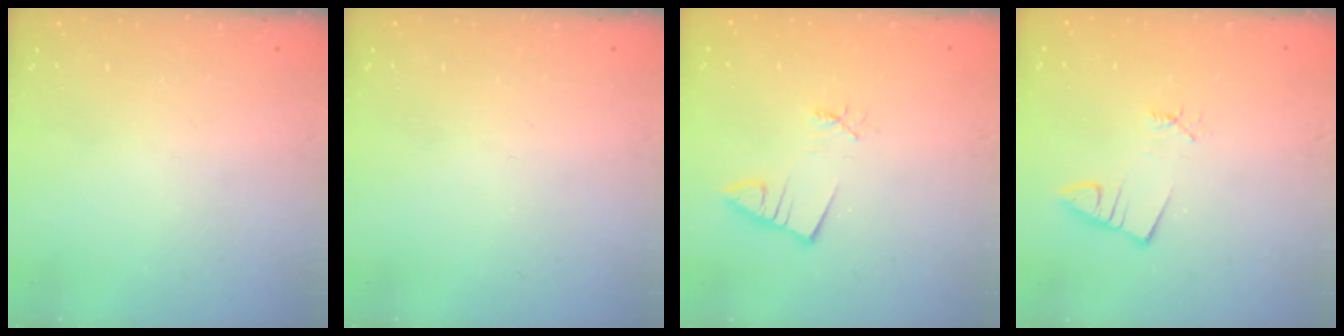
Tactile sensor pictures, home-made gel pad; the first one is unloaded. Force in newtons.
{"total": 0.0}
{"total": 2.4, "press": 2.4, "slide": 0.3}
{"total": 1.1, "press": 1.1, "slide": 0.1}